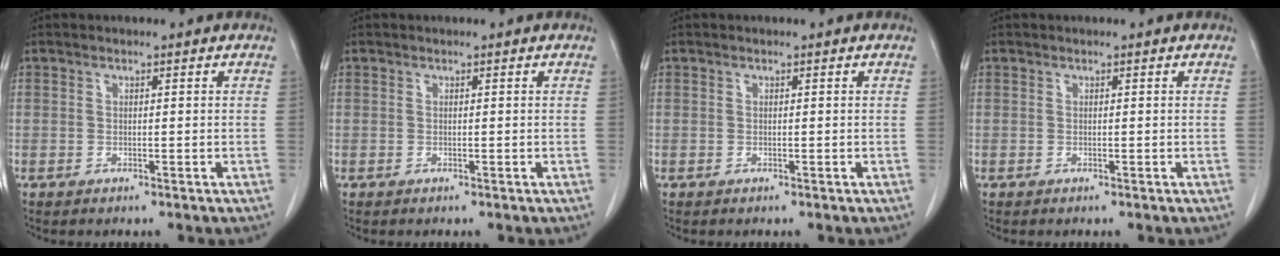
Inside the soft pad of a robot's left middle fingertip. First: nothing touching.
{"total": 0.0}
{"total": 0.0}
{"total": 0.0}